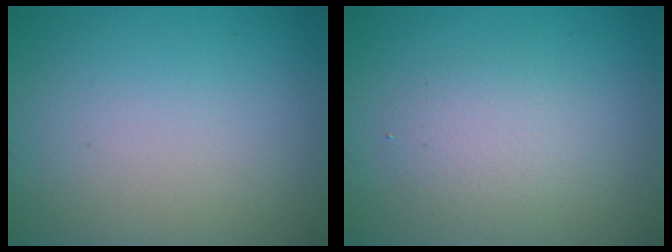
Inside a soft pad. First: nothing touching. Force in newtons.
{"total": 2.4, "press": 2.4, "slide": 0.2}